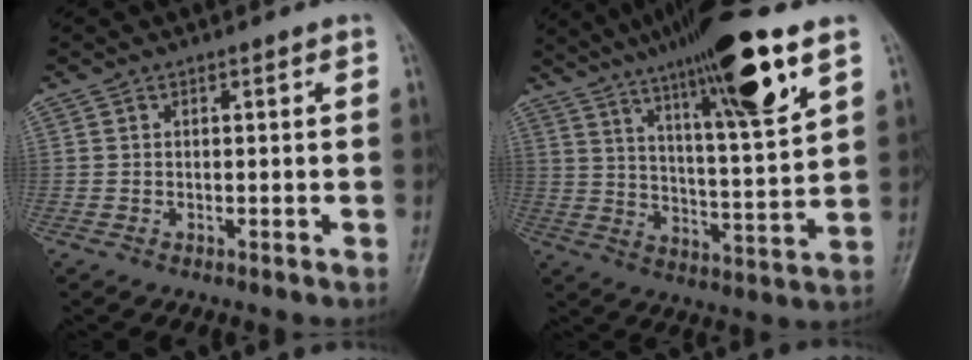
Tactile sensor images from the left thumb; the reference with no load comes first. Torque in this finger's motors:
{"motor_torque": [3.01, 1.99, 1.35, -1.42, 0.22]}